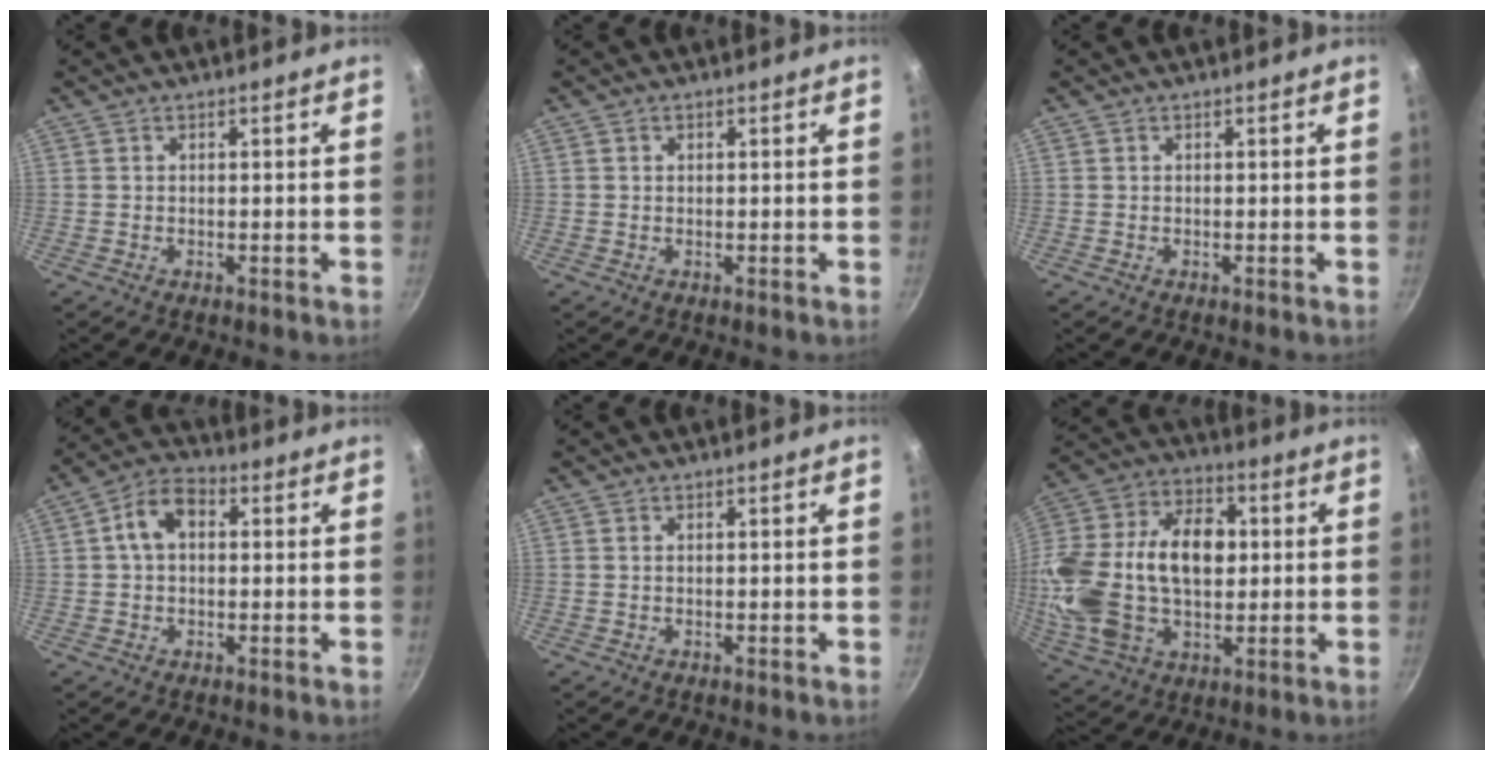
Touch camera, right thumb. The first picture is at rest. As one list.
[{"total": 0.6, "force": [0.2, 0.5, 0.2], "torque": [-0.002, 0.004, 0.003]}, {"total": 0.0}, {"total": 7.3, "force": [1.1, 4.9, 5.2], "torque": [-0.080, 0.022, 0.007]}, {"total": 0.0}, {"total": 25.5, "force": [1.0, 16.4, 19.5], "torque": [-0.353, 0.028, 0.019]}]